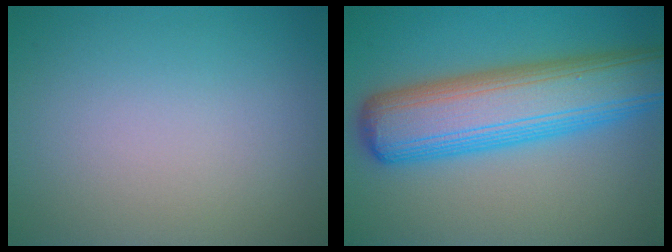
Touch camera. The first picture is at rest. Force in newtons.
{"total": 10.4, "press": 10.4, "slide": 0.2}